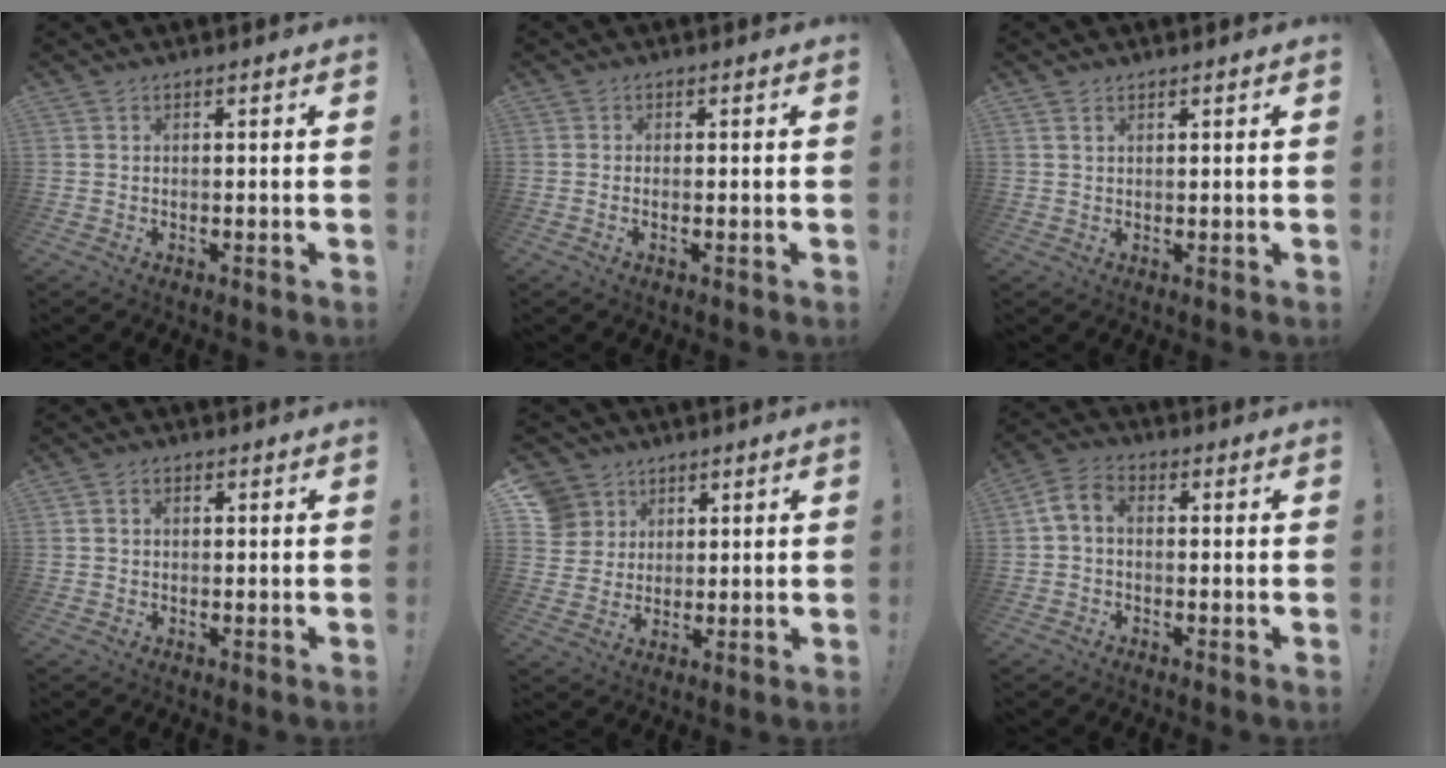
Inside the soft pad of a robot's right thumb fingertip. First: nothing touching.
{"total": 1.0, "force": [-0.2, -0.3, 1.0], "torque": [-0.009, -0.006, -0.006]}
{"total": 1.5, "force": [0.9, 0.8, 0.8], "torque": [-0.012, -0.001, 0.017]}
{"total": 1.6, "force": [0.1, 1.4, 0.8], "torque": [-0.013, 0.005, 0.002]}
{"total": 8.3, "force": [3.6, 7.3, 1.4], "torque": [-0.013, -0.022, 0.075]}
{"total": 5.7, "force": [-0.1, 4.0, 4.1], "torque": [-0.085, 0.010, 0.001]}